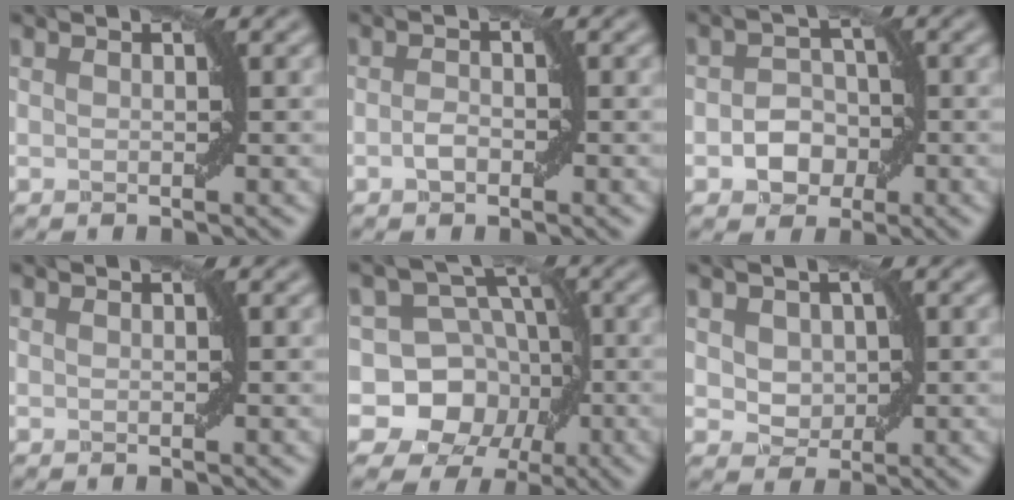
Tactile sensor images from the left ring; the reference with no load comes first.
{"total": 1.2, "force": [-0.5, 0.7, 0.9], "torque": [-0.018, 0.004, -0.010]}
{"total": 3.2, "force": [-1.0, 2.6, 1.7], "torque": [-0.021, 0.003, -0.016]}
{"total": 0.0}
{"total": 9.7, "force": [-2.5, 8.9, 3.2], "torque": [-0.038, 0.024, -0.069]}
{"total": 2.7, "force": [0.7, 2.1, 1.5], "torque": [-0.029, 0.004, 0.008]}